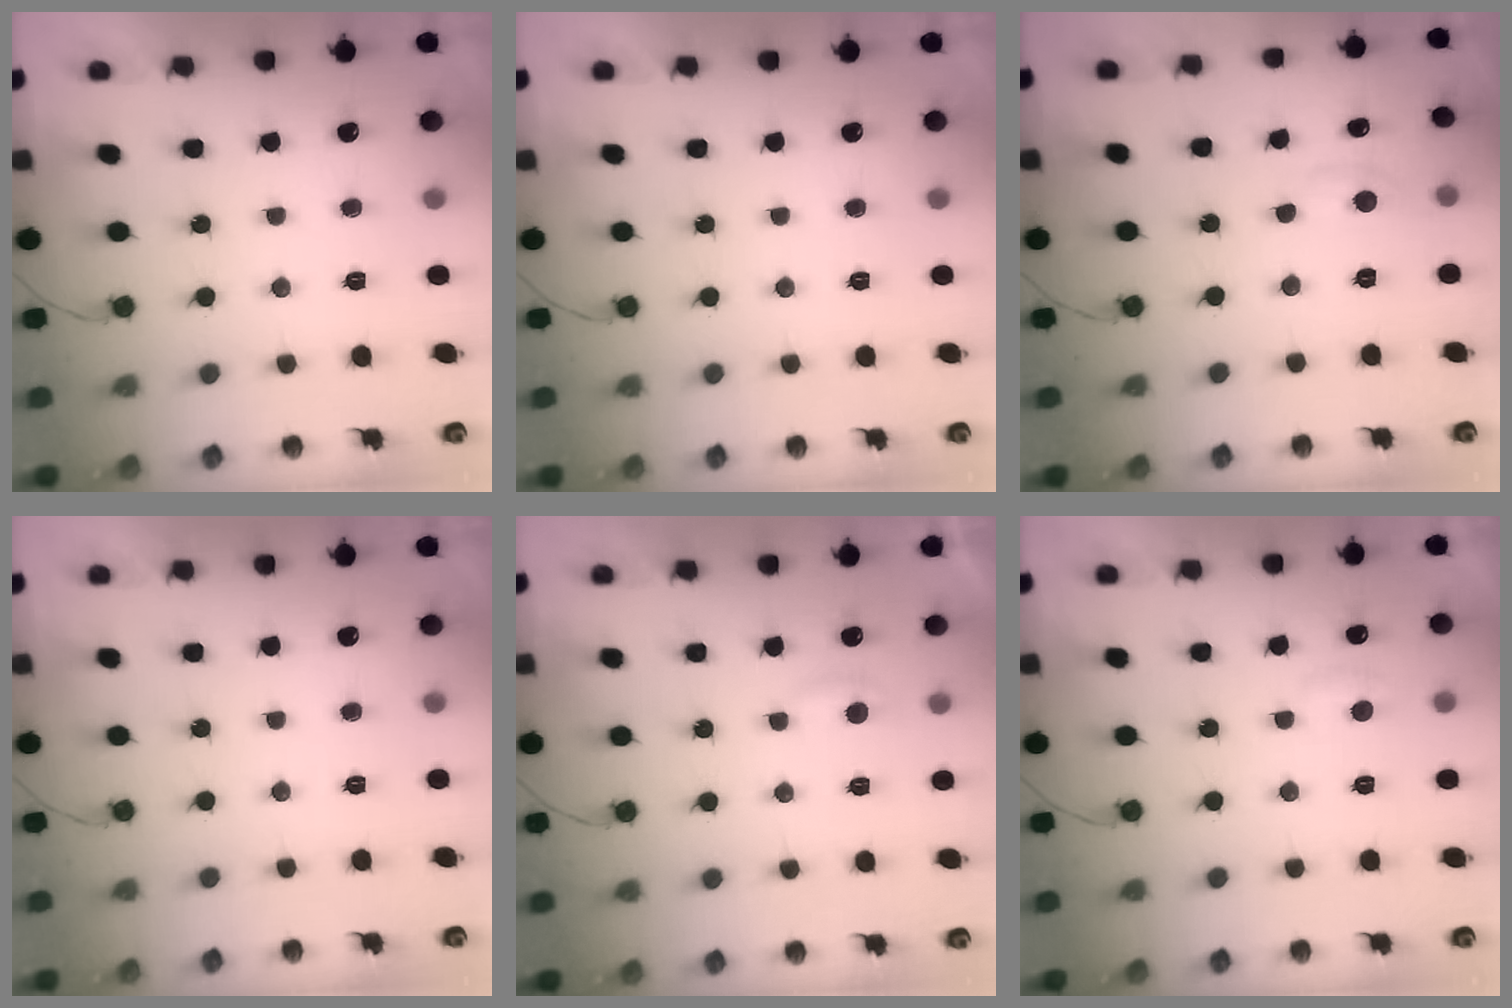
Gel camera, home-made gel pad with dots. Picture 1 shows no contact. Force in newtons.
{"total": 0.0}
{"total": 3.0, "press": 3.0, "slide": 0.4}
{"total": 0.0}
{"total": 2.8, "press": 2.8, "slide": 0.4}
{"total": 3.9, "press": 3.8, "slide": 0.4}